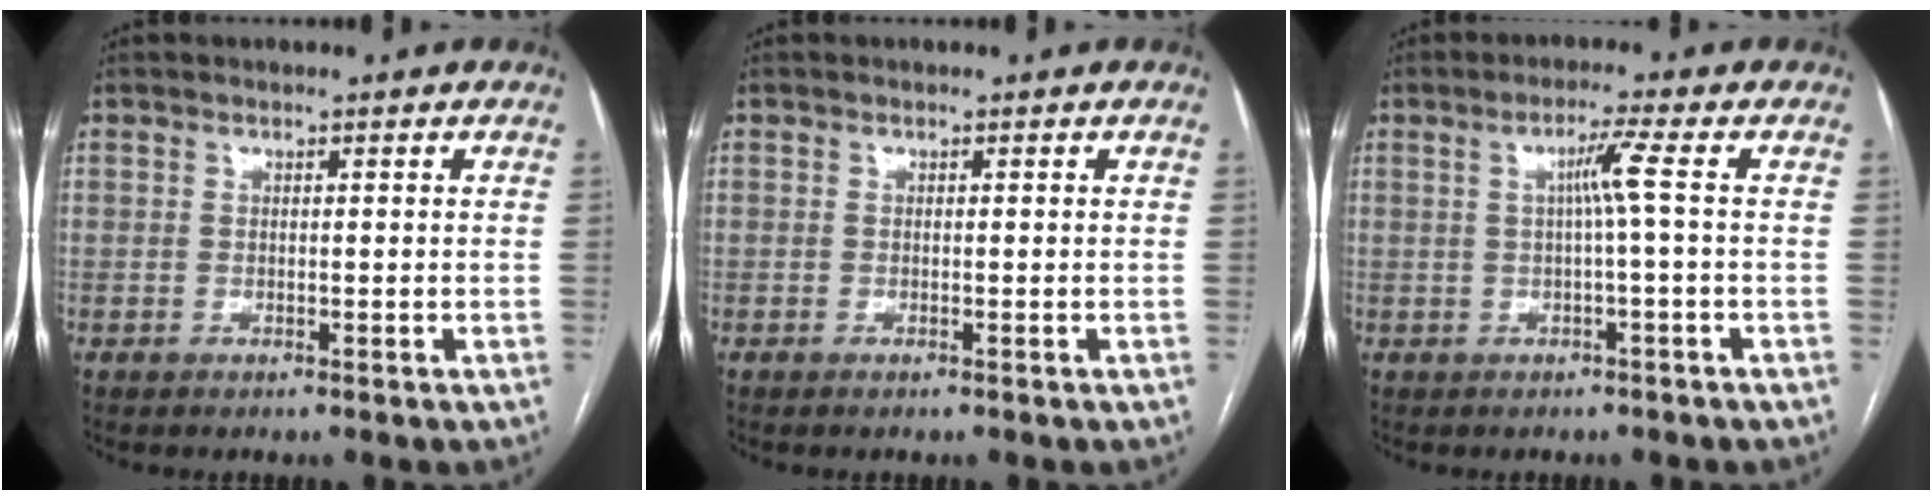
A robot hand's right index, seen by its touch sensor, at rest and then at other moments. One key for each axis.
{"total": 0.0}
{"total": 3.5, "fx": 0.2, "fy": -1.2, "fz": 3.3, "tx": -0.061, "ty": 0.006, "tz": 0.006}